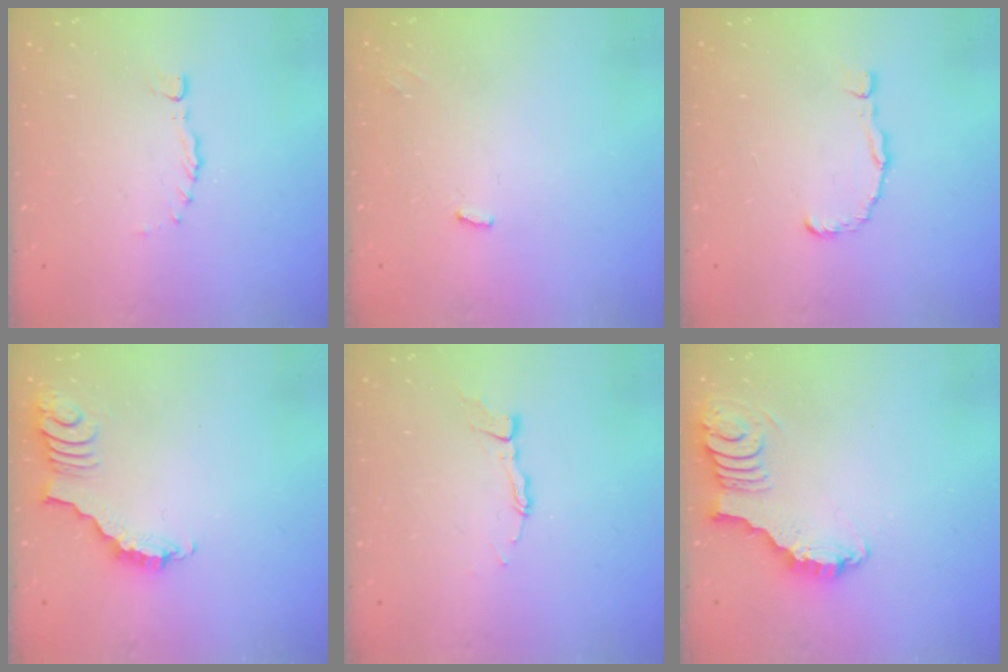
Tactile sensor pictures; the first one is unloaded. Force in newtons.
{"total": 3.1, "press": 3.1, "slide": 0.2}
{"total": 2.4, "press": 2.3, "slide": 0.3}
{"total": 3.0, "press": 2.9, "slide": 0.5}
{"total": 3.9, "press": 3.8, "slide": 0.3}
{"total": 3.8, "press": 3.7, "slide": 0.3}